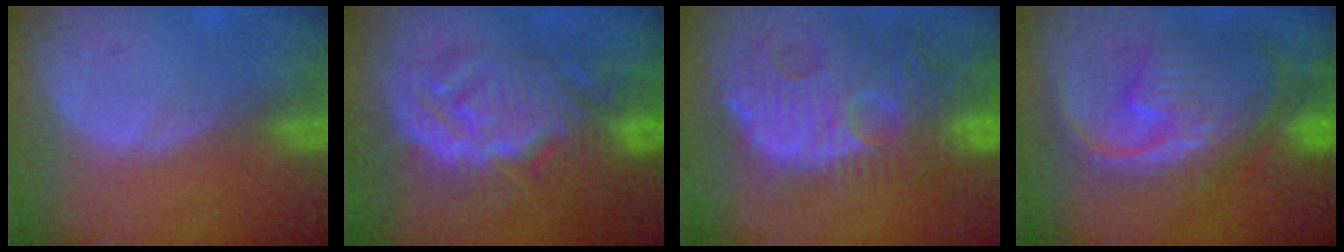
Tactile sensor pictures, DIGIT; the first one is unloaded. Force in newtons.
{"total": 10.2, "press": 10.2, "slide": 0.5}
{"total": 14.6, "press": 12.6, "slide": 7.3}
{"total": 12.3, "press": 10.7, "slide": 6.1}